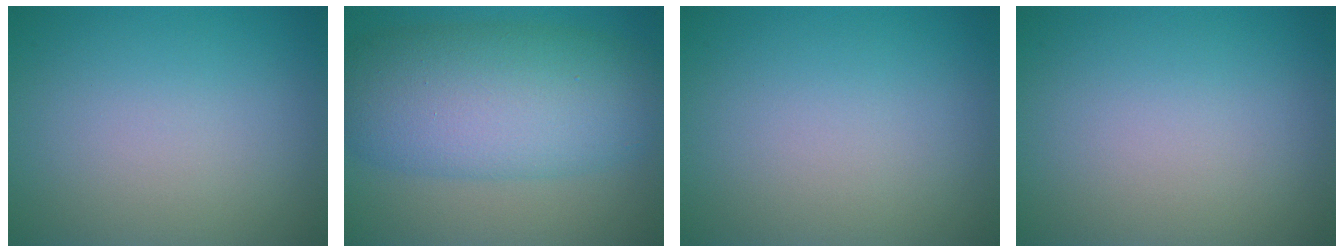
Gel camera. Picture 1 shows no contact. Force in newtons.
{"total": 10.1, "press": 10.1, "slide": 0.3}
{"total": 0.0}
{"total": 0.0}